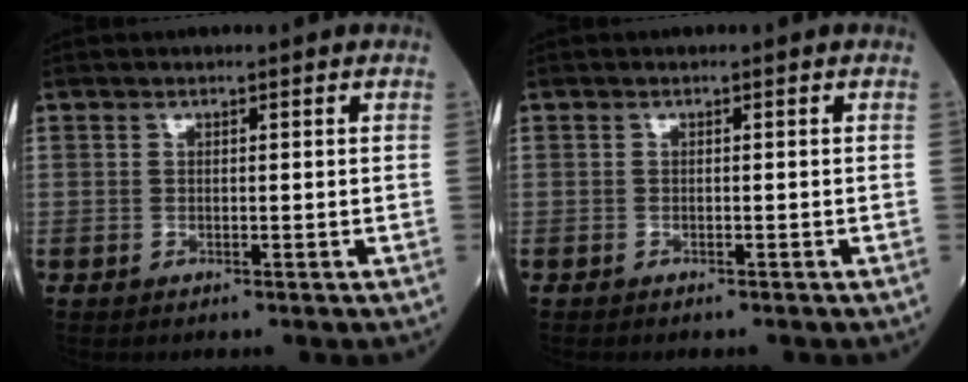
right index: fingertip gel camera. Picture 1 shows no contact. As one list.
[{"total": 1.3, "force": [-1.1, 0.4, 0.5], "torque": [-0.014, -0.003, -0.013]}]